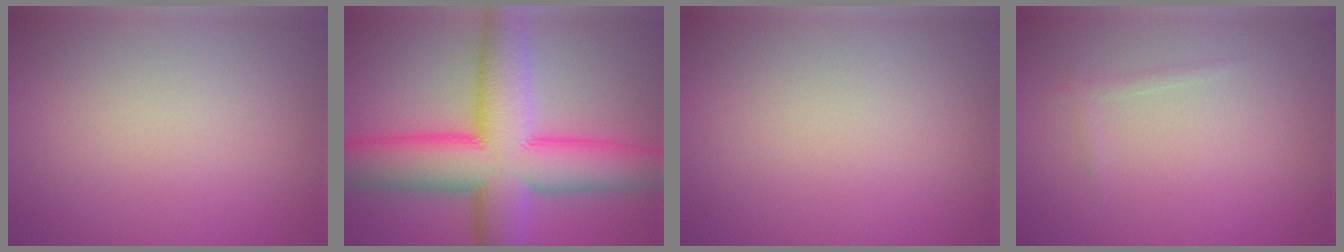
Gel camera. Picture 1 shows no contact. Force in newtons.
{"total": 12.9, "press": 12.9, "slide": 0.3}
{"total": 0.0}
{"total": 0.7, "press": 0.7, "slide": 0.1}